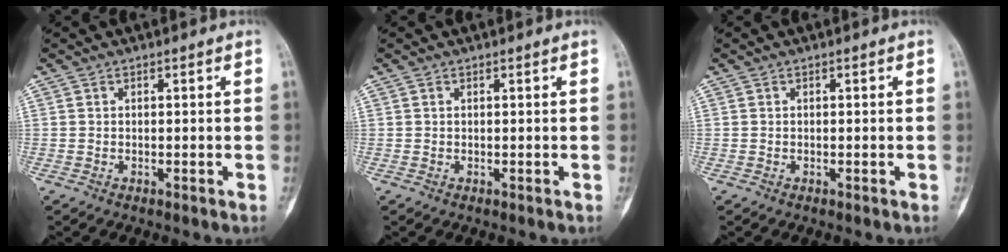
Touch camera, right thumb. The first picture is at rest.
{"total": 0.0}
{"total": 0.0}